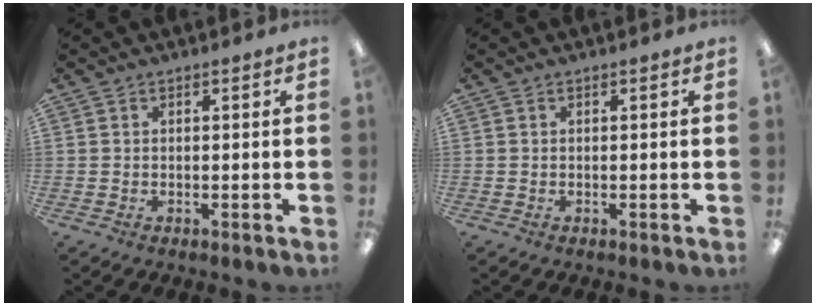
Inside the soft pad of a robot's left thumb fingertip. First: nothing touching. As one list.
[{"total": 0.0}]